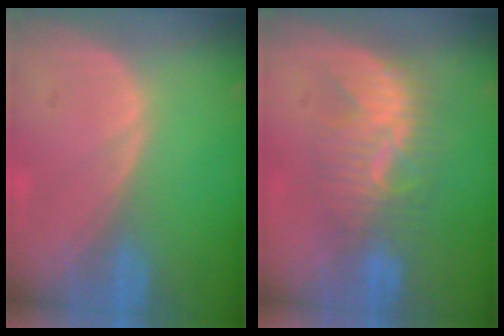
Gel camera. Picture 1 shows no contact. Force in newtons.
{"total": 7.7, "press": 7.3, "slide": 2.3}